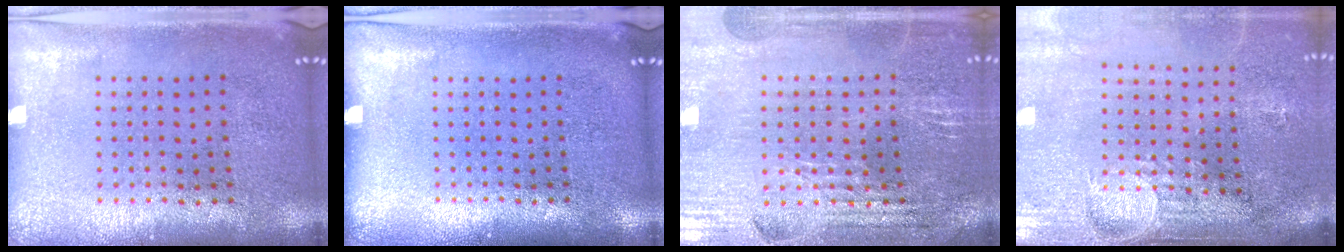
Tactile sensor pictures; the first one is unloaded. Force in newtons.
{"total": 0.0}
{"total": 2.9, "press": 2.8, "slide": 0.5}
{"total": 4.4, "press": 3.6, "slide": 2.6}